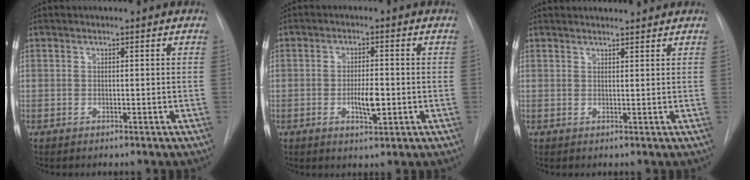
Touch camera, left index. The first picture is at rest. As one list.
[{"total": 4.3, "force": [-1.0, 1.2, 4.0], "torque": [-0.070, -0.002, -0.013]}, {"total": 5.0, "force": [4.8, 0.7, 0.9], "torque": [-0.011, 0.023, 0.059]}]